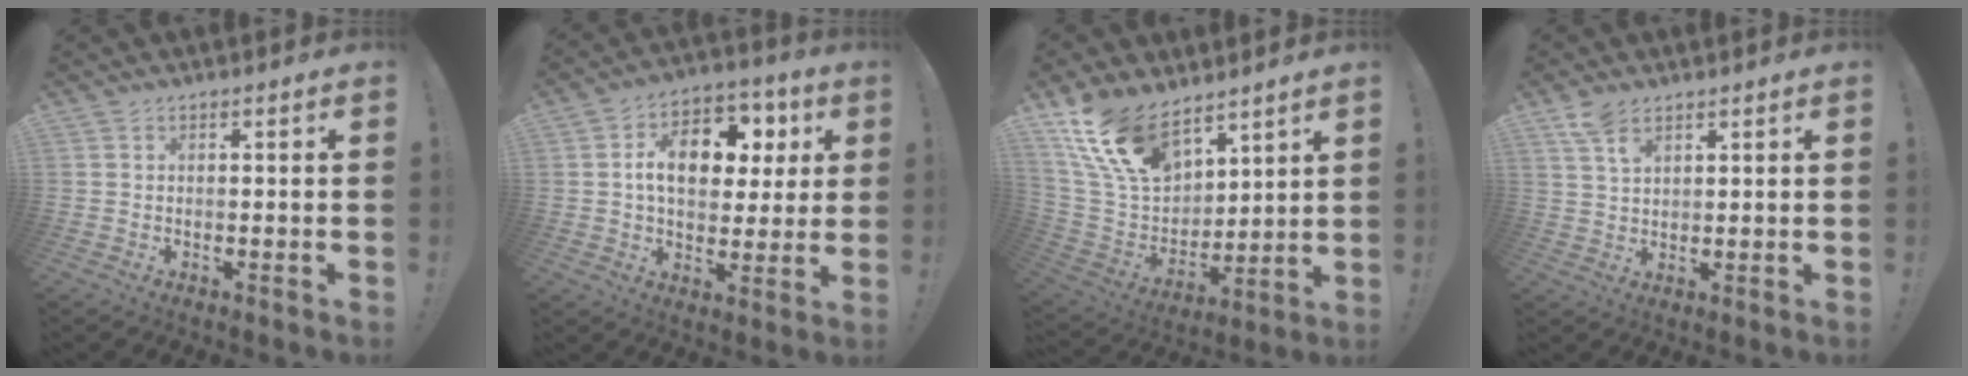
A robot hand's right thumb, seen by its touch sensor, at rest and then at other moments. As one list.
[{"total": 14.3, "force": [3.5, 9.8, 9.8], "torque": [-0.135, -0.008, 0.066]}, {"total": 18.6, "force": [12.7, 9.9, 9.3], "torque": [-0.204, -0.073, 0.243]}, {"total": 5.2, "force": [3.7, 2.3, 3.0], "torque": [-0.057, -0.017, 0.069]}]